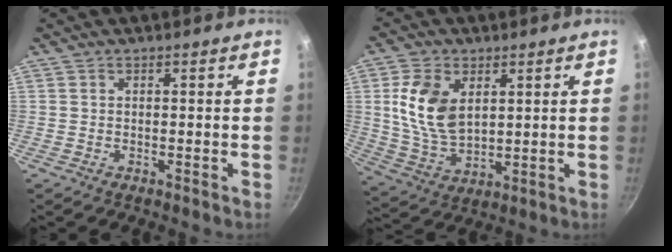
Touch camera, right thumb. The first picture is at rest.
{"total": 12.5, "force": [3.2, 7.9, 9.1], "torque": [-0.160, -0.021, 0.071]}